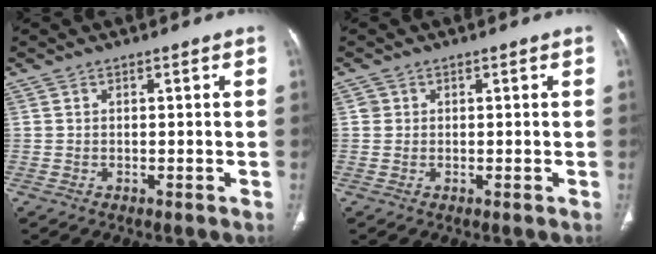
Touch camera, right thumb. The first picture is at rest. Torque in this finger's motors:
{"motor_torque": [-0.04, -0.06, 0.27, 0.20, -0.01]}